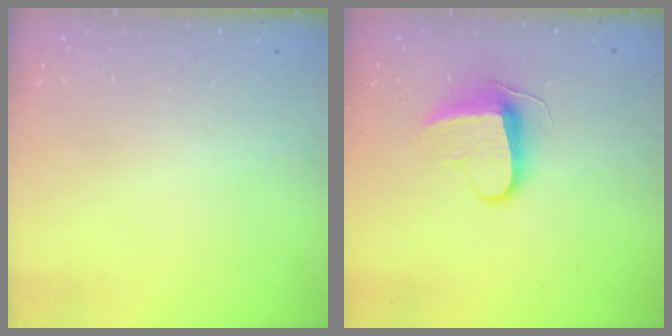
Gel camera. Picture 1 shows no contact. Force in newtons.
{"total": 9.2, "press": 9.2, "slide": 0.3}